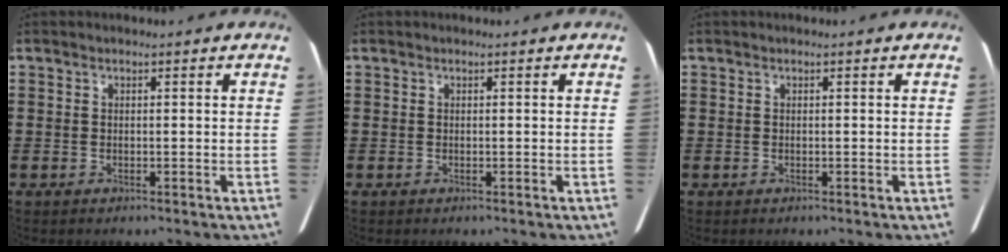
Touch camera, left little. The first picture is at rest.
{"total": 0.0}
{"total": 0.0}